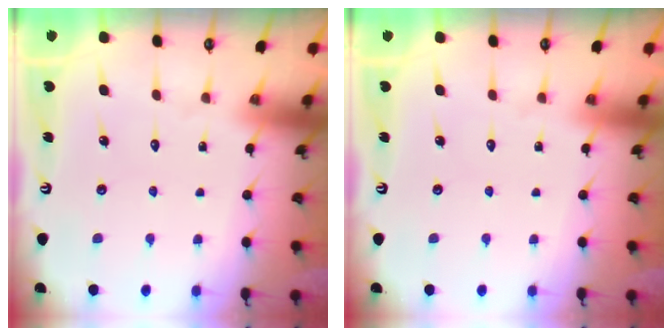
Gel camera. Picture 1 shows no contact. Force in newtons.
{"total": 0.0}